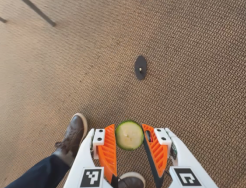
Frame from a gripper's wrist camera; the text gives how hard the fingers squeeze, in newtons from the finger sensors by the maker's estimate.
{"total": 6.0, "left": 5.6, "right": 6.3}